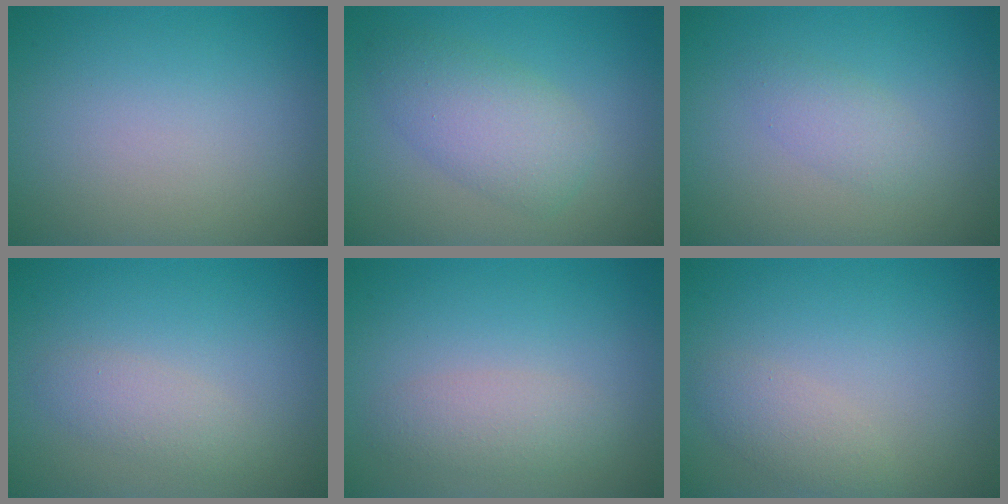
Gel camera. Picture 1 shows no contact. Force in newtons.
{"total": 4.3, "press": 4.3, "slide": 0.2}
{"total": 1.7, "press": 1.7, "slide": 0.1}
{"total": 1.9, "press": 1.9, "slide": 0.0}
{"total": 2.2, "press": 2.2, "slide": 0.1}
{"total": 1.9, "press": 1.9, "slide": 0.1}